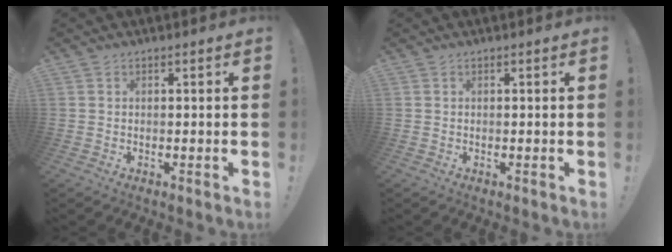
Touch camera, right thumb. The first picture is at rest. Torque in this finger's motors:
{"motor_torque": [0.00, 0.00, 0.00, 0.00, 0.00]}